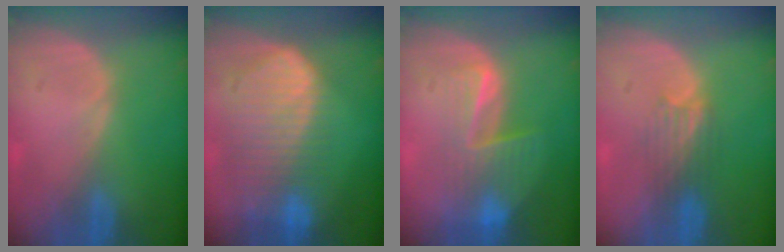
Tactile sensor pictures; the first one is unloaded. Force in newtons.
{"total": 10.4, "press": 9.0, "slide": 5.3}
{"total": 7.7, "press": 6.8, "slide": 3.6}
{"total": 3.3, "press": 3.2, "slide": 0.6}